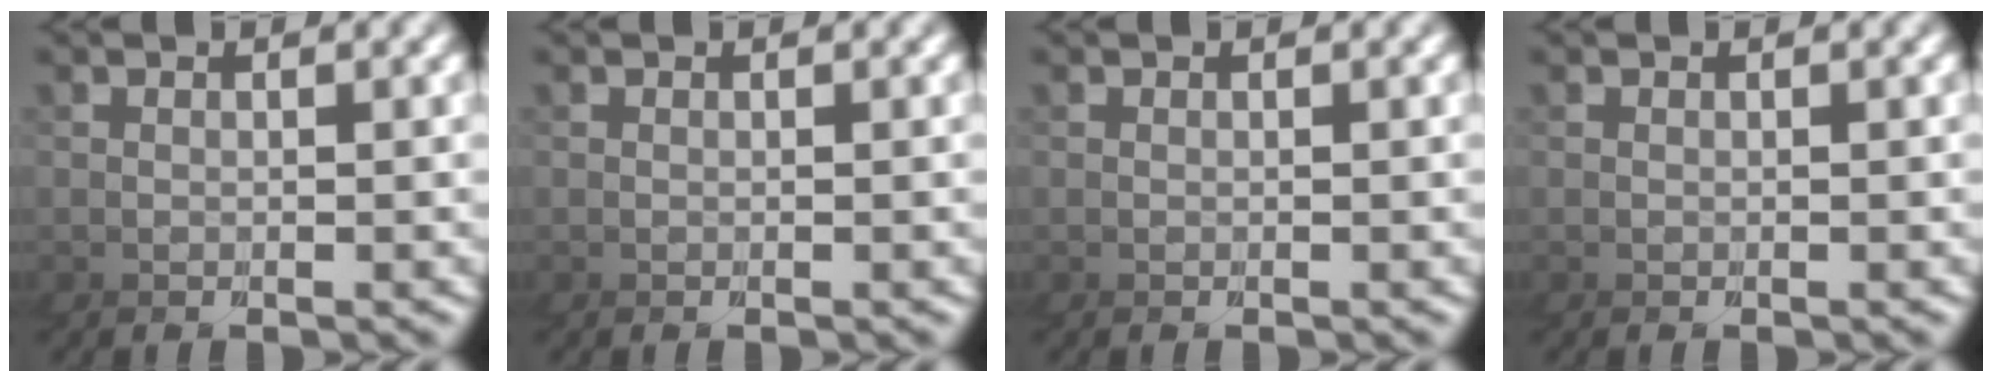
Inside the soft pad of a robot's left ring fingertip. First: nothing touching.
{"total": 0.0}
{"total": 0.0}
{"total": 0.0}